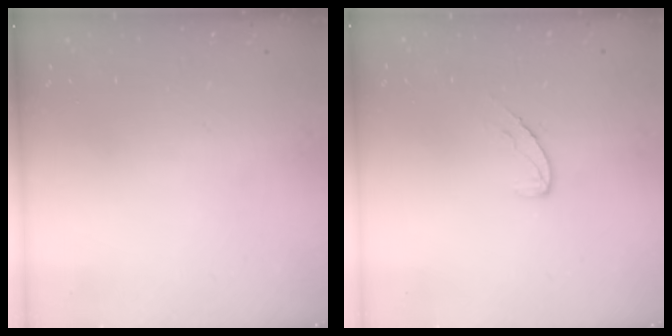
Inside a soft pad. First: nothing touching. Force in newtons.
{"total": 7.3, "press": 7.2, "slide": 0.6}